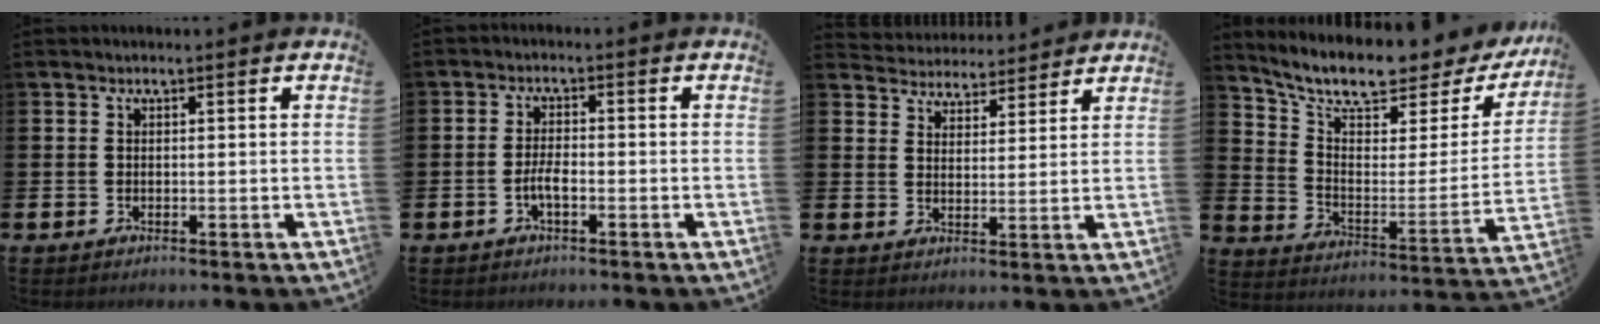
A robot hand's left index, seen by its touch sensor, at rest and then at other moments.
{"total": 2.4, "force": [-0.9, 0.8, 2.1], "torque": [-0.035, 0.003, -0.019]}
{"total": 4.5, "force": [4.3, 1.0, -0.5], "torque": [-0.005, -0.030, 0.076]}
{"total": 9.3, "force": [8.1, 2.4, 3.9], "torque": [-0.103, -0.061, 0.134]}